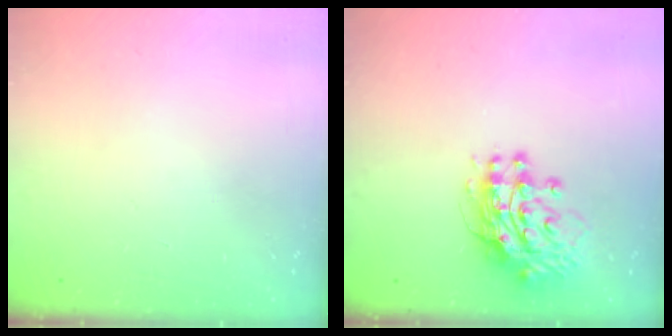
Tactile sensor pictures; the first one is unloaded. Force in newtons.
{"total": 11.3, "press": 11.3, "slide": 1.1}